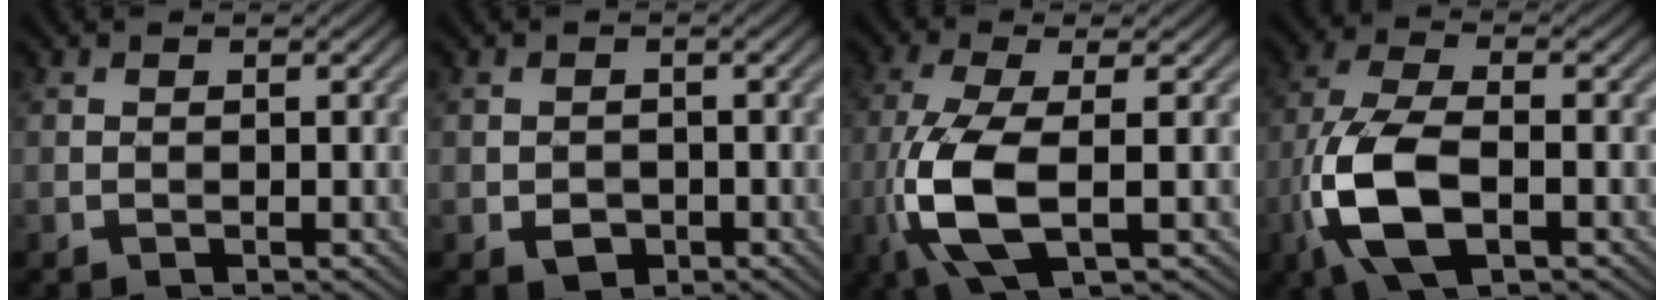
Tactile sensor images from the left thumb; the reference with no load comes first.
{"total": 1.1, "force": [-0.6, 0.9, 0.3], "torque": [-0.001, -0.004, -0.012]}
{"total": 8.4, "force": [-1.7, 2.3, 7.9], "torque": [-0.182, 0.004, -0.038]}
{"total": 9.8, "force": [-3.3, 3.9, 8.3], "torque": [-0.189, 0.000, -0.075]}